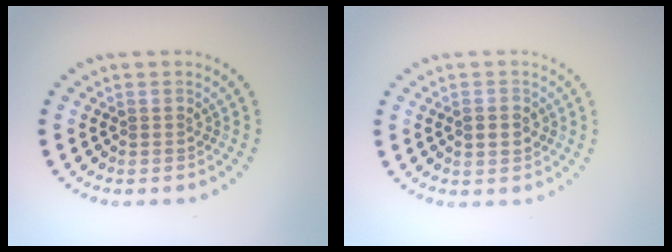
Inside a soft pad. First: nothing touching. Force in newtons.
{"total": 2.3, "press": 2.3, "slide": 0.0}